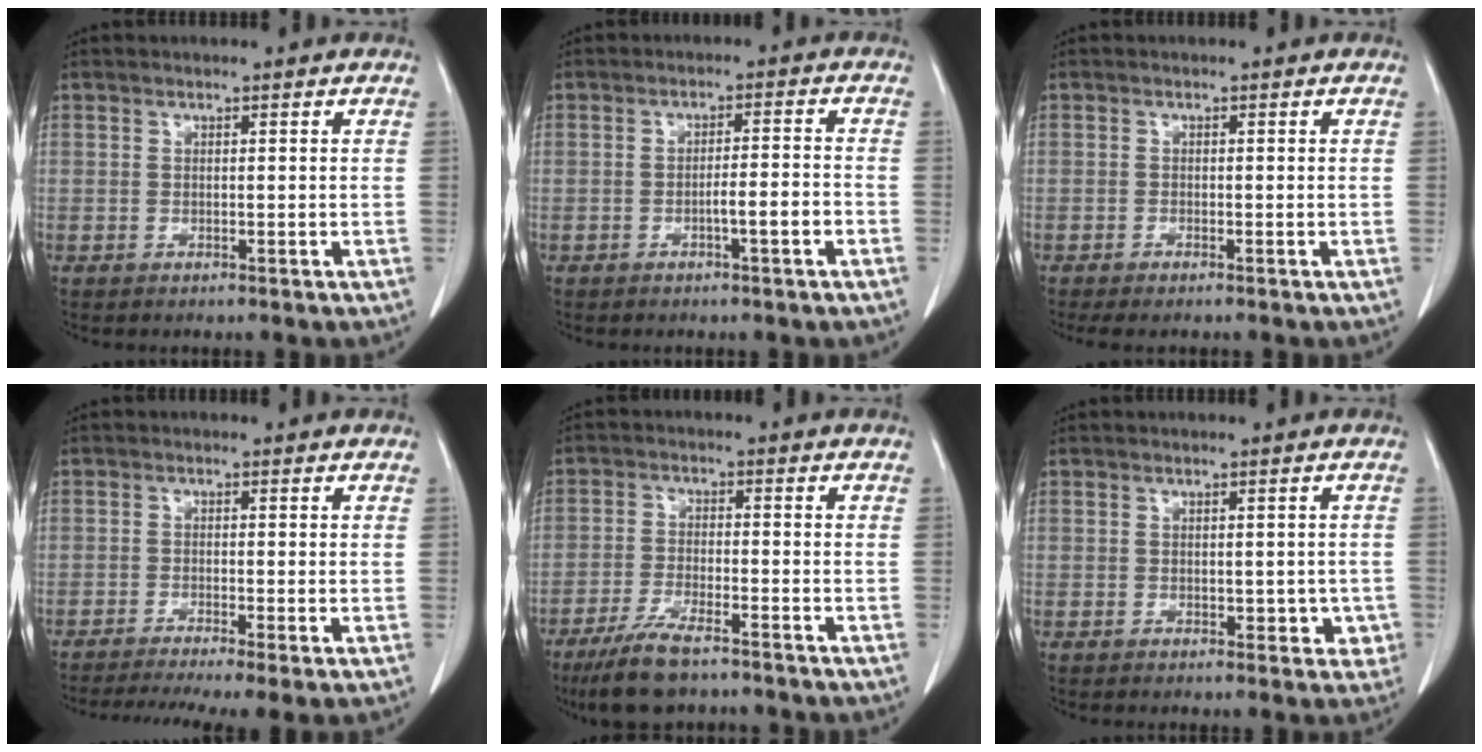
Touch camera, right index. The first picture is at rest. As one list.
[{"total": 3.8, "force": [-1.6, 0.0, 3.4], "torque": [-0.051, 0.005, -0.024]}, {"total": 2.1, "force": [-1.7, 0.3, 1.1], "torque": [-0.016, -0.006, -0.027]}, {"total": 9.6, "force": [-6.9, 1.0, 6.6], "torque": [-0.105, -0.013, -0.110]}, {"total": 7.9, "force": [-6.0, 1.4, 5.0], "torque": [-0.098, -0.019, -0.107]}, {"total": 3.3, "force": [-0.6, 2.2, 2.4], "torque": [-0.013, 0.007, 0.001]}]